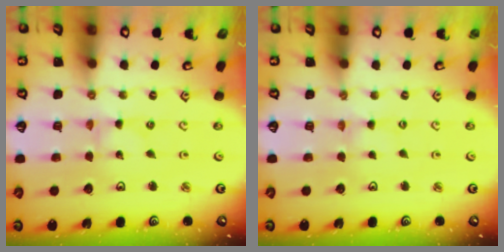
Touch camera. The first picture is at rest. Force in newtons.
{"total": 0.0}